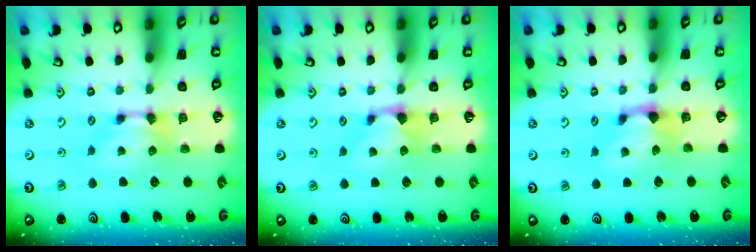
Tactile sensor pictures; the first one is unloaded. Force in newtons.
{"total": 1.3, "press": 0.7, "slide": 1.0}
{"total": 1.0, "press": 0.2, "slide": 0.9}